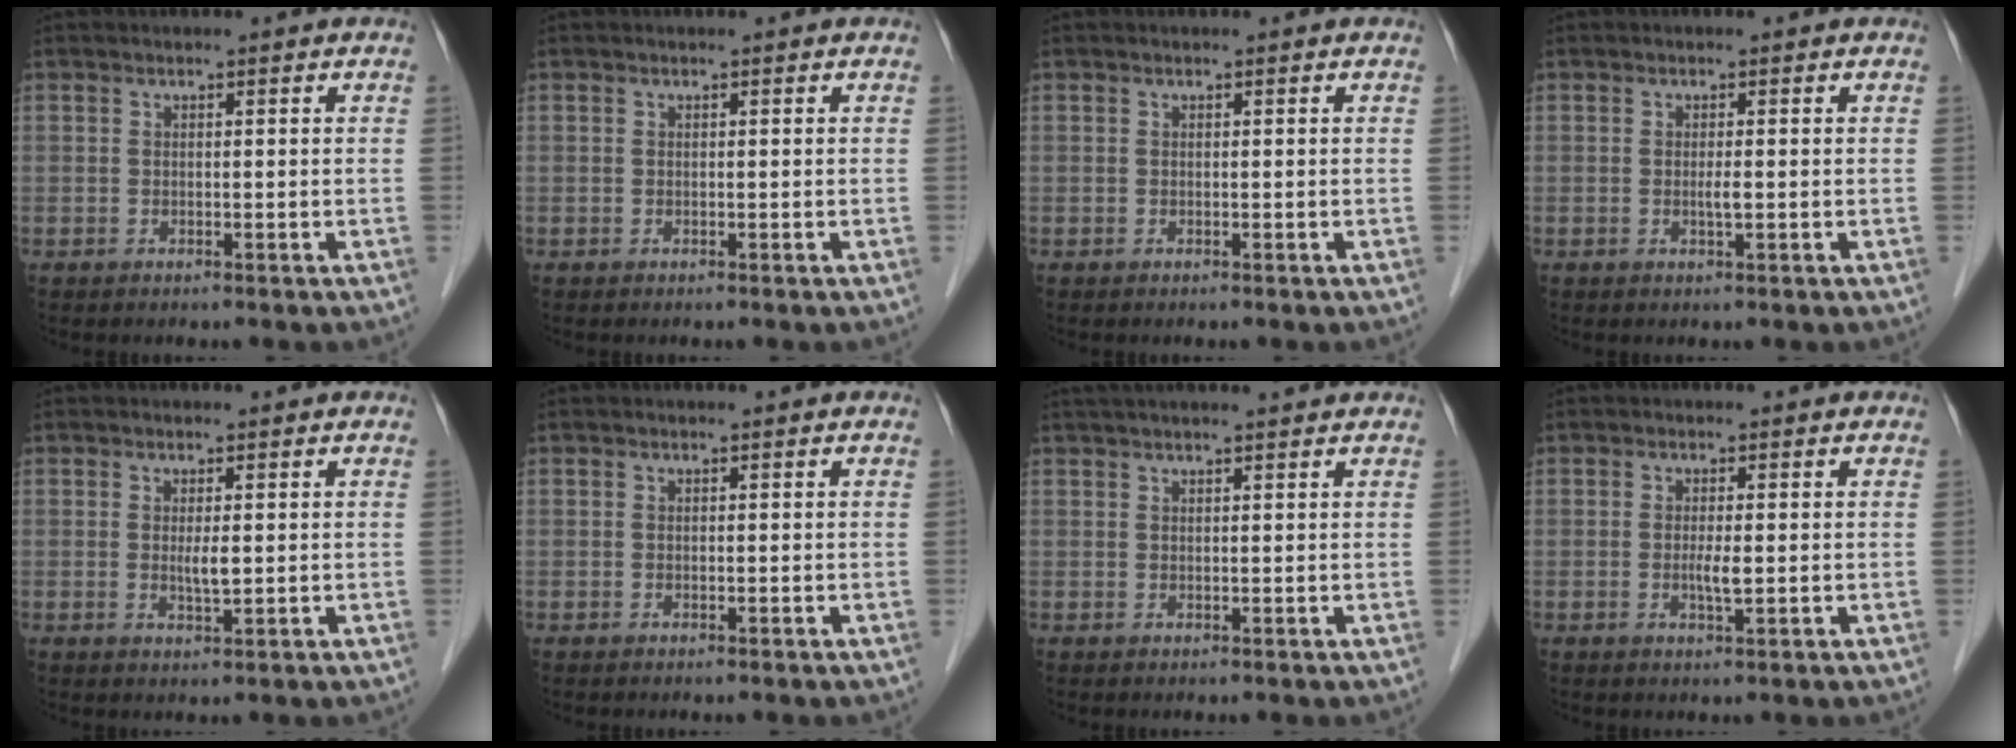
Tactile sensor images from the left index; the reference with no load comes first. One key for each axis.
{"total": 0.0}
{"total": 0.0}
{"total": 1.1, "fx": -0.2, "fy": 0.0, "fz": 1.1, "tx": -0.022, "ty": -0.003, "tz": -0.003}
{"total": 2.1, "fx": 0.2, "fy": 0.4, "fz": 2.0, "tx": -0.040, "ty": -0.005, "tz": 0.006}
{"total": 0.0}
{"total": 8.3, "fx": 7.4, "fy": 0.4, "fz": 3.8, "tx": -0.057, "ty": 0.035, "tz": 0.099}
{"total": 2.1, "fx": -0.2, "fy": 0.3, "fz": 2.0, "tx": -0.043, "ty": -0.003, "tz": -0.002}